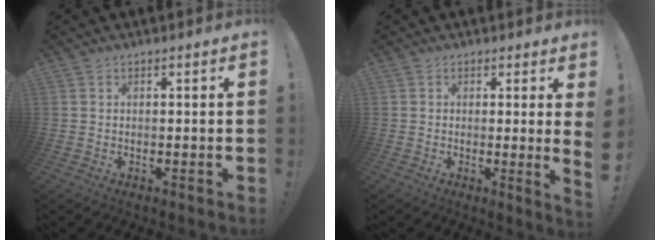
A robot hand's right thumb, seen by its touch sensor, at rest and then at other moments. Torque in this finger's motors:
{"motor_torque": [0.89, 2.09, 0.81, 0.79, 0.09]}